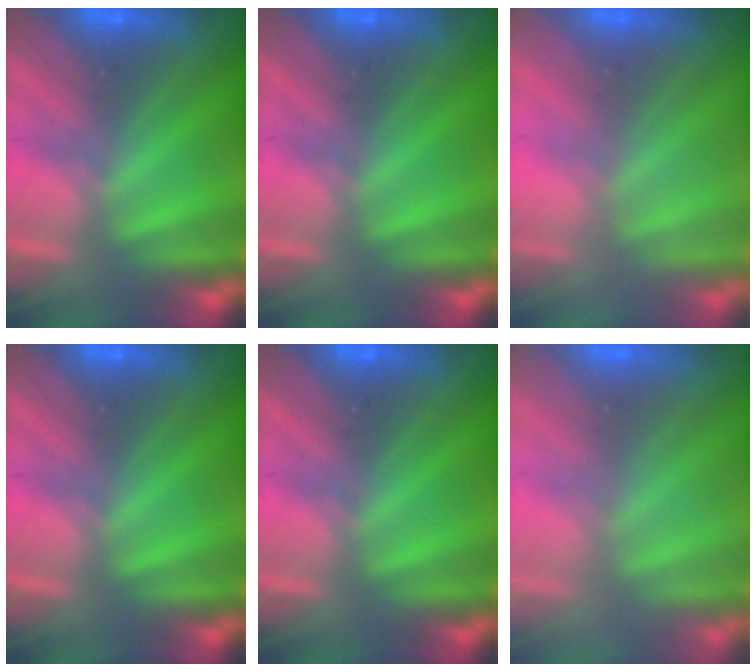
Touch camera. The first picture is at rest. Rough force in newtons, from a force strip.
{"total": 0.0}
{"total": 2.5}
{"total": 0.0}
{"total": 0.0}
{"total": 2.8}